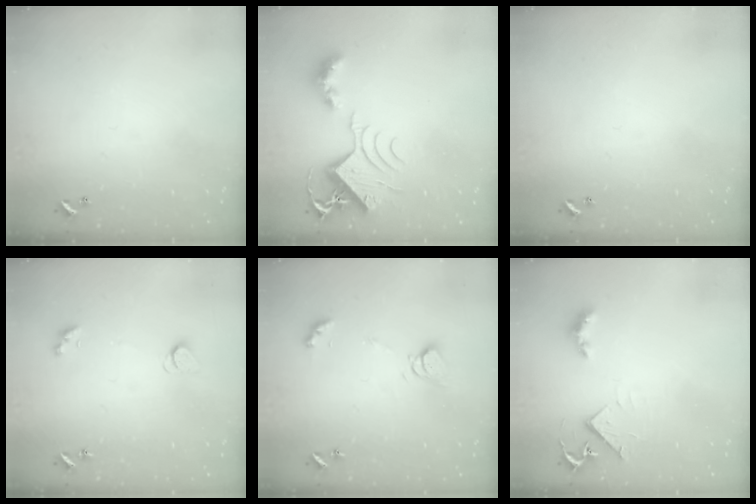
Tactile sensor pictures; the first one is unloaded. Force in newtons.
{"total": 9.5, "press": 9.3, "slide": 1.6}
{"total": 0.0}
{"total": 2.6, "press": 2.6, "slide": 0.5}
{"total": 6.3, "press": 6.3, "slide": 0.3}
{"total": 4.1, "press": 4.0, "slide": 0.5}